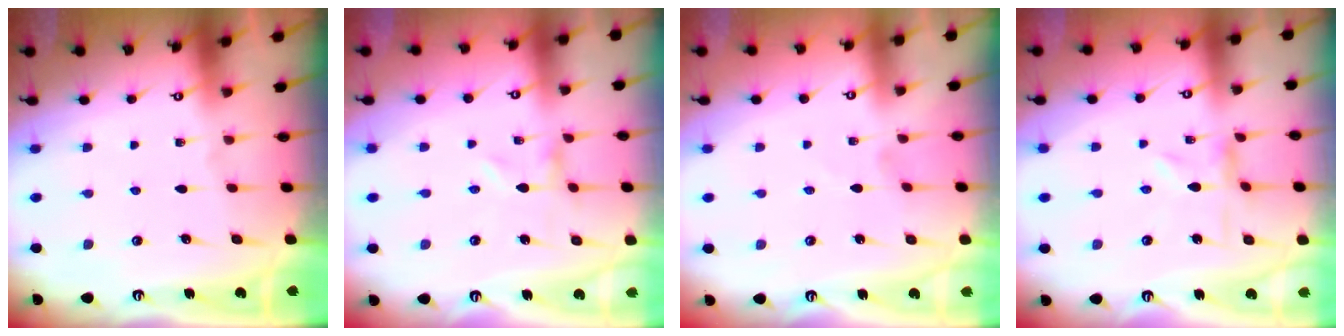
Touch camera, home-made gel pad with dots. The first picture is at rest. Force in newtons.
{"total": 0.0}
{"total": 1.2, "press": 1.2, "slide": 0.1}
{"total": 1.0, "press": 1.0, "slide": 0.2}